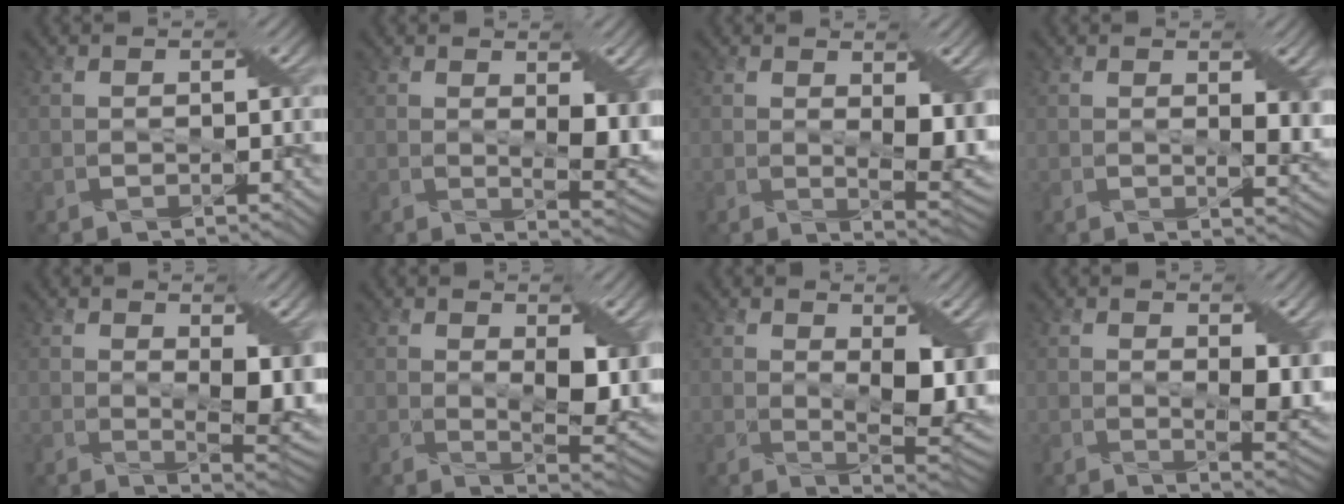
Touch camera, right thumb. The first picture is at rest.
{"total": 6.0, "force": [1.2, 2.7, 5.3], "torque": [-0.090, -0.013, 0.028]}
{"total": 6.3, "force": [1.2, 2.7, 5.5], "torque": [-0.093, -0.012, 0.028]}
{"total": 4.1, "force": [1.2, 1.5, 3.6], "torque": [-0.058, -0.007, 0.024]}
{"total": 7.4, "force": [1.4, 3.2, 6.5], "torque": [-0.110, -0.013, 0.030]}
{"total": 7.2, "force": [1.6, 3.2, 6.2], "torque": [-0.111, -0.012, 0.034]}
{"total": 8.5, "force": [1.7, 3.7, 7.4], "torque": [-0.127, -0.012, 0.036]}
{"total": 5.4, "force": [1.1, 2.3, 4.7], "torque": [-0.080, -0.012, 0.026]}